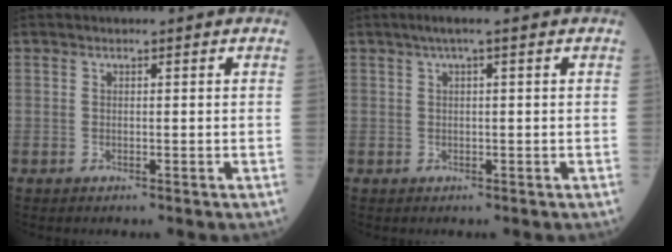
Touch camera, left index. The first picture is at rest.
{"total": 2.4, "force": [1.4, 0.1, 2.0], "torque": [-0.039, 0.016, 0.023]}